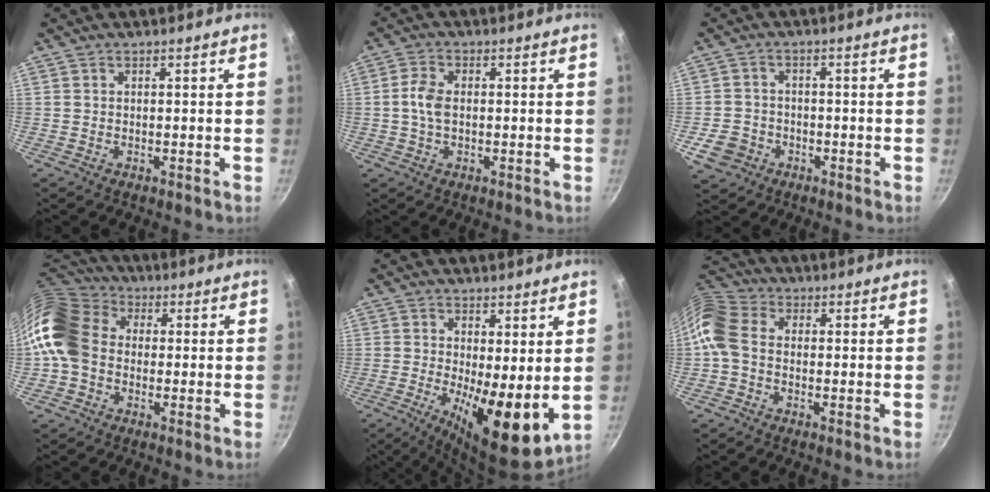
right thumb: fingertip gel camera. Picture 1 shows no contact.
{"total": 4.6, "force": [0.0, 2.8, 3.7], "torque": [-0.078, 0.012, -0.004]}
{"total": 5.7, "force": [-2.5, 4.8, 1.9], "torque": [-0.030, 0.025, -0.039]}
{"total": 14.2, "force": [-0.5, 11.3, 8.6], "torque": [-0.156, 0.031, -0.030]}
{"total": 12.6, "force": [-0.5, 4.3, 11.8], "torque": [-0.162, -0.028, -0.002]}
{"total": 8.4, "force": [-0.9, 6.1, 5.7], "torque": [-0.120, 0.027, -0.037]}